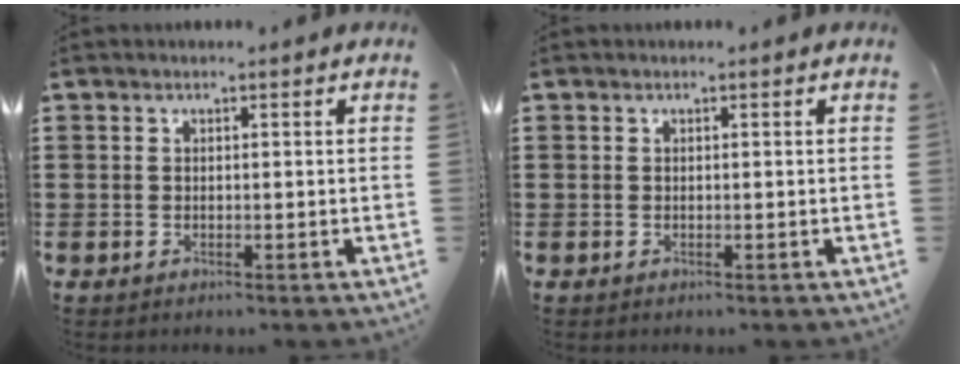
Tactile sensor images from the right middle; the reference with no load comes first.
{"total": 0.0}